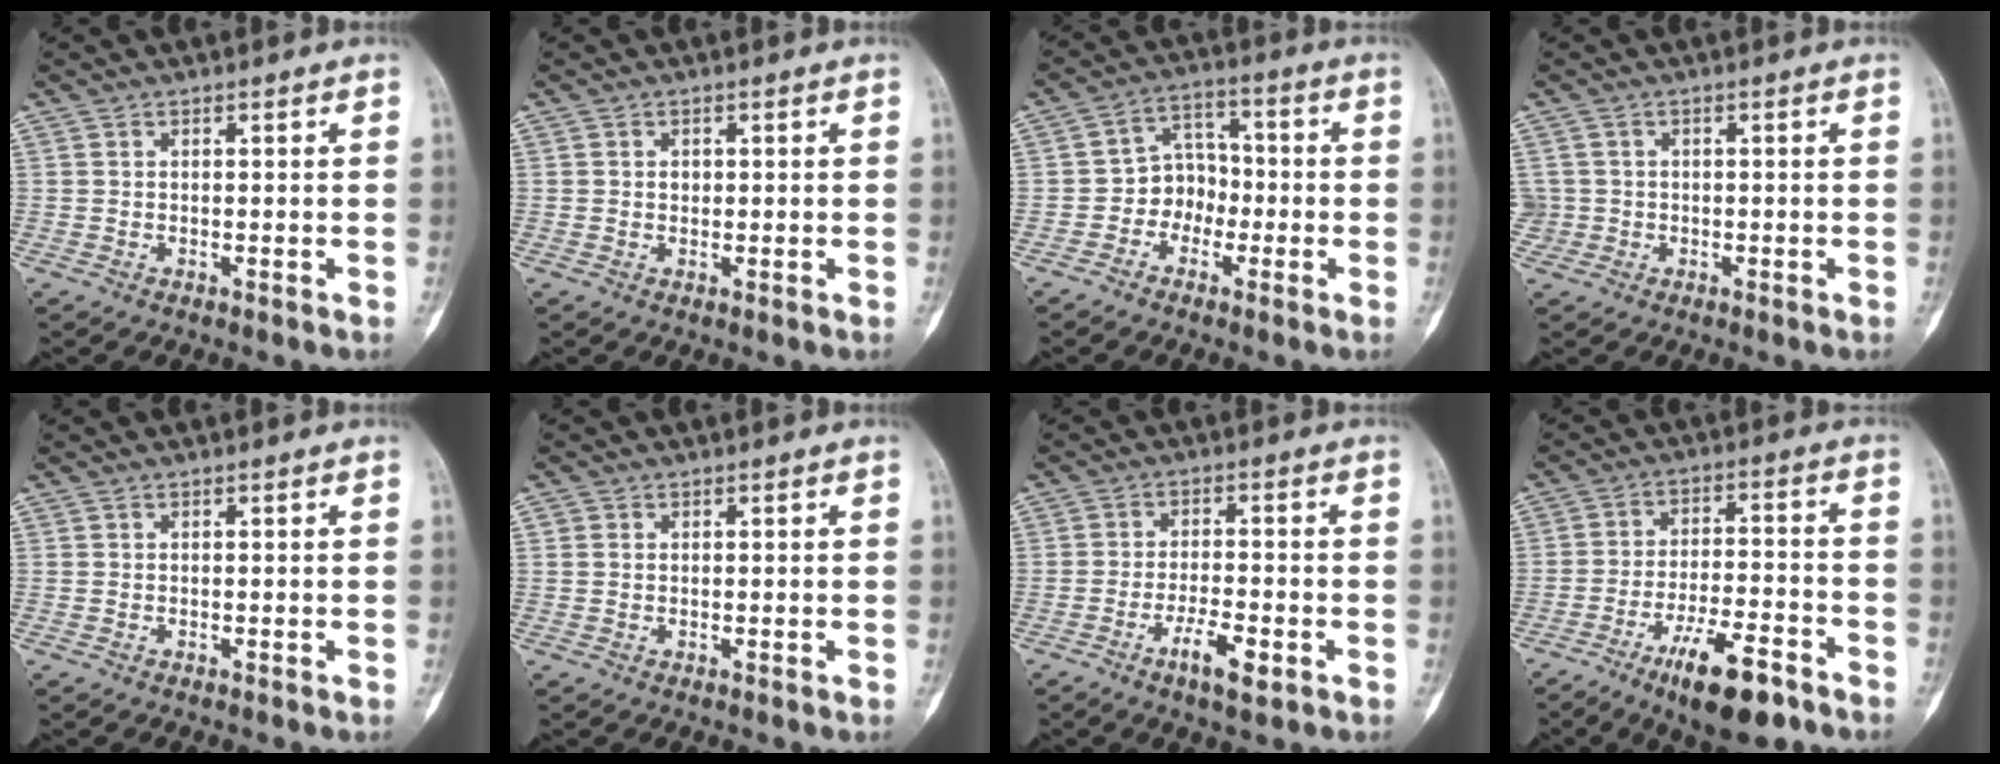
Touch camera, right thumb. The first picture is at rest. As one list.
[{"total": 1.1, "force": [0.2, 0.9, 0.5], "torque": [-0.003, 0.003, 0.004]}, {"total": 6.9, "force": [-2.1, 5.7, 3.1], "torque": [-0.005, 0.032, -0.051]}, {"total": 2.5, "force": [-0.2, 2.5, -0.1], "torque": [0.017, 0.010, -0.004]}, {"total": 0.0}, {"total": 0.8, "force": [0.2, 0.7, 0.2], "torque": [0.005, 0.002, 0.003]}, {"total": 5.8, "force": [-2.9, 1.6, 4.8], "torque": [-0.089, 0.012, -0.049]}, {"total": 13.0, "force": [-8.1, 4.0, 9.4], "torque": [-0.154, 0.047, -0.130]}]